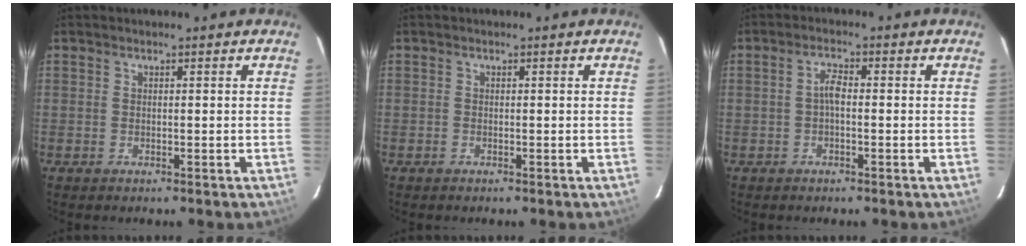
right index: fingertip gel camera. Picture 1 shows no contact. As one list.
[{"total": 0.0}, {"total": 2.2, "force": [-0.5, 0.8, 2.0], "torque": [-0.042, 0.009, -0.010]}]